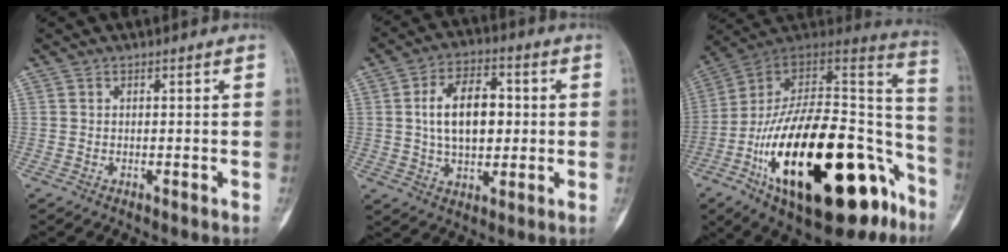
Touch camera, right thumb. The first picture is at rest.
{"total": 12.6, "force": [1.3, 7.5, 10.0], "torque": [-0.150, 0.009, 0.021]}
{"total": 36.3, "force": [-14.8, 16.4, 28.8], "torque": [-0.388, 0.069, -0.227]}